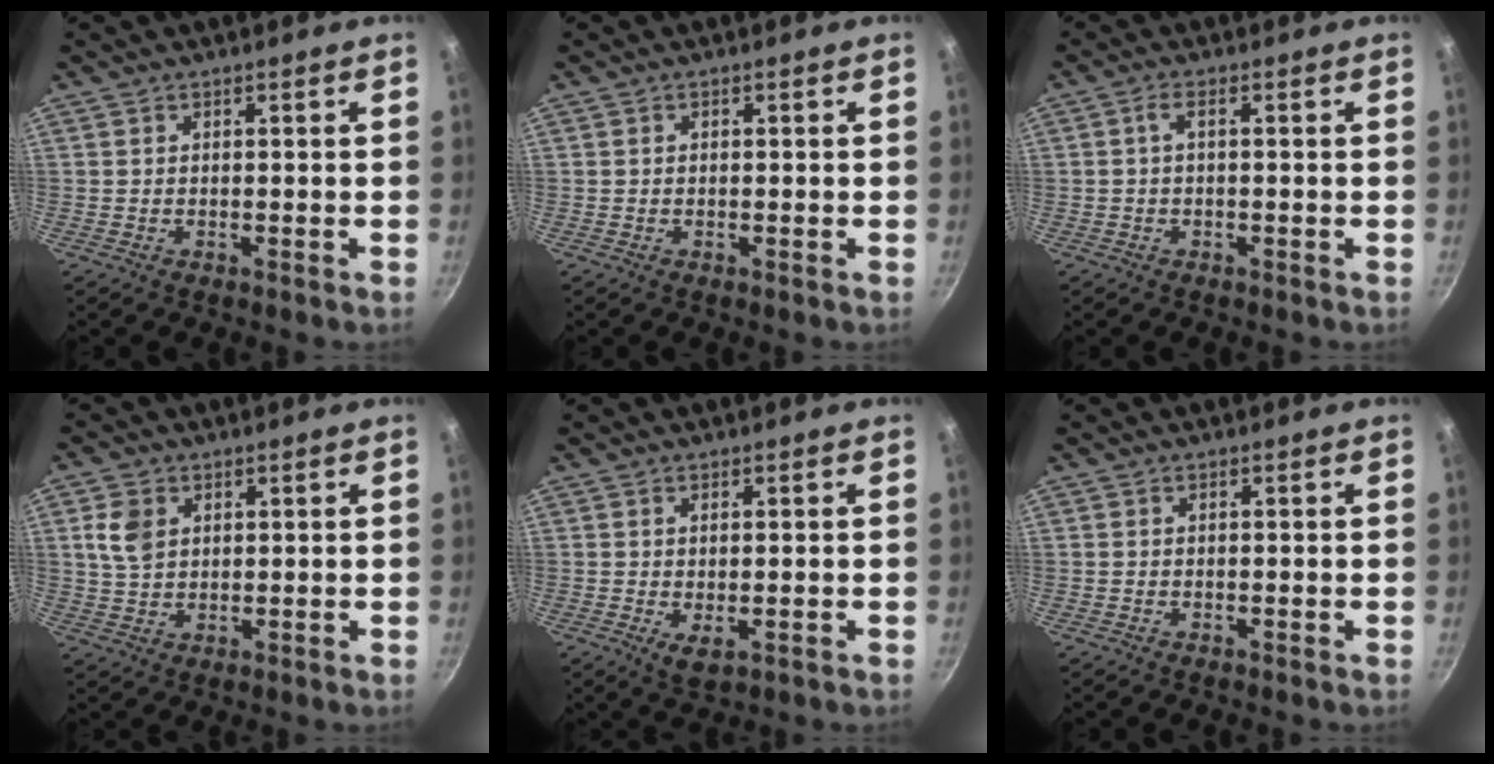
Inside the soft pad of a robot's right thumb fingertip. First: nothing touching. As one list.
[{"total": 0.7, "force": [0.0, 0.6, 0.4], "torque": [-0.005, 0.005, 0.000]}, {"total": 2.0, "force": [-0.1, 0.8, 1.9], "torque": [-0.047, 0.011, -0.002]}, {"total": 6.0, "force": [1.8, 4.4, 3.6], "torque": [-0.059, -0.002, 0.036]}, {"total": 3.1, "force": [-0.6, 1.4, 2.7], "torque": [-0.047, -0.014, -0.004]}, {"total": 0.0}]